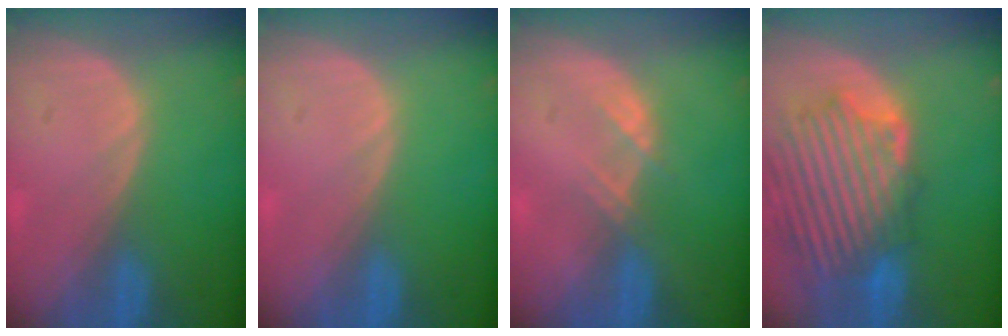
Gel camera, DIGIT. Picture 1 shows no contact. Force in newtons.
{"total": 0.0}
{"total": 1.9, "press": 1.9, "slide": 0.3}
{"total": 12.2, "press": 11.4, "slide": 4.3}